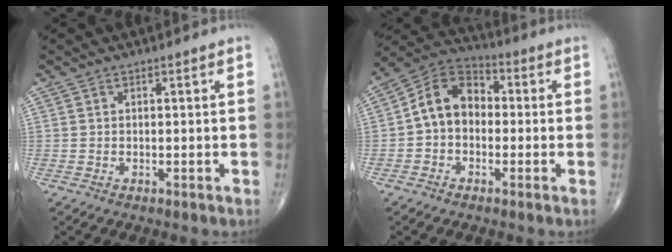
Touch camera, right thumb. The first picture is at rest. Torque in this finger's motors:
{"motor_torque": [-0.02, 0.29, 0.55, -0.44, 0.05]}